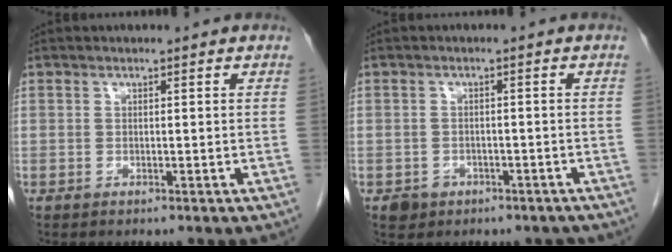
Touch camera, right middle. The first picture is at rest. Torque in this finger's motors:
{"motor_torque": [-0.17, -0.13, 0.00, 0.00]}